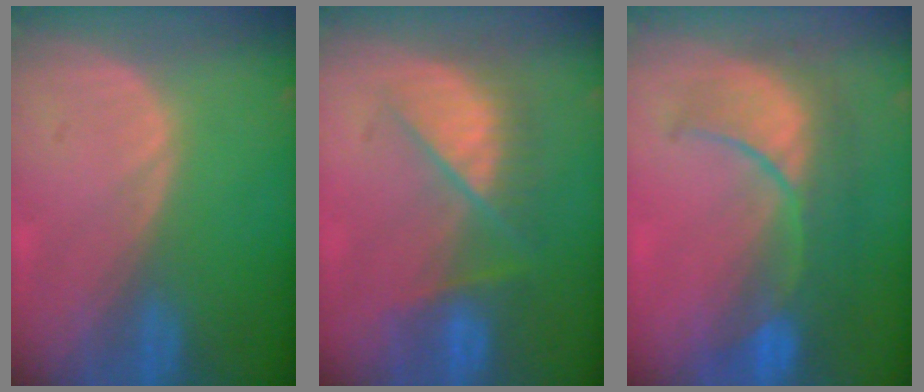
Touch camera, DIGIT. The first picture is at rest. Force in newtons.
{"total": 7.3, "press": 7.3, "slide": 0.6}
{"total": 9.5, "press": 9.1, "slide": 2.7}